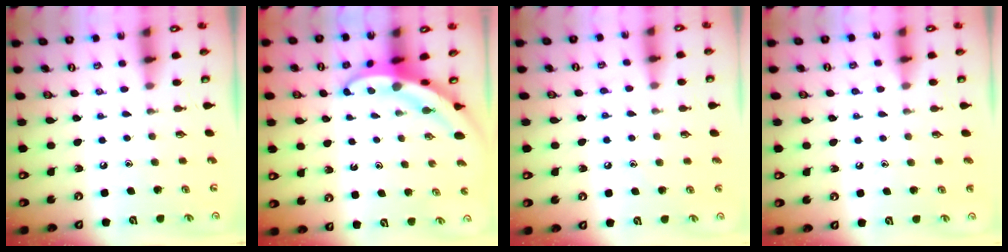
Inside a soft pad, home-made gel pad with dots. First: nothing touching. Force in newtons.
{"total": 4.5, "press": 4.5, "slide": 0.6}
{"total": 4.5, "press": 4.4, "slide": 0.7}
{"total": 2.6, "press": 2.6, "slide": 0.3}